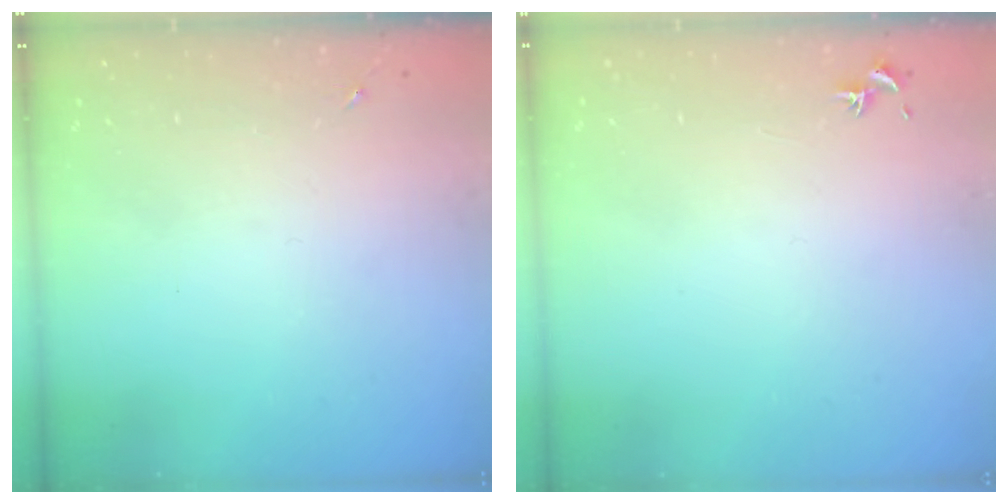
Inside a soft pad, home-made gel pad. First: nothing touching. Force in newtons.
{"total": 0.8, "press": 0.7, "slide": 0.3}